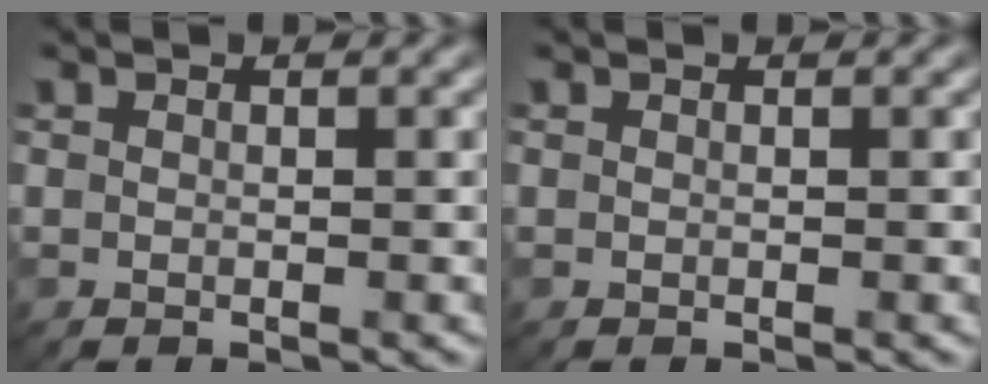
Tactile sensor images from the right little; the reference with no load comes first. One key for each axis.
{"total": 0.0}